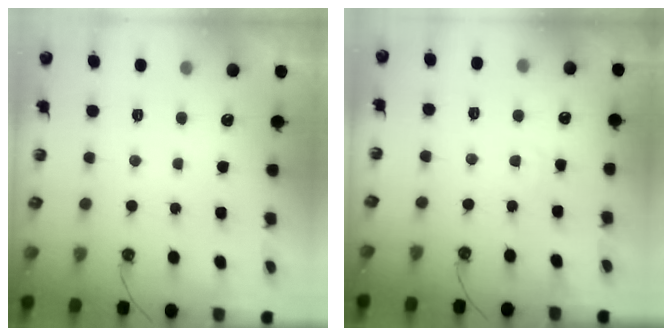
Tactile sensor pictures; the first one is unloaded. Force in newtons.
{"total": 2.9, "press": 2.9, "slide": 0.5}